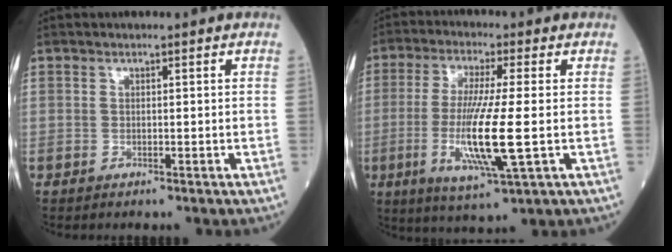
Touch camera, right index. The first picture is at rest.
{"total": 11.8, "force": [-1.9, 0.2, 11.7], "torque": [-0.240, -0.021, -0.040]}